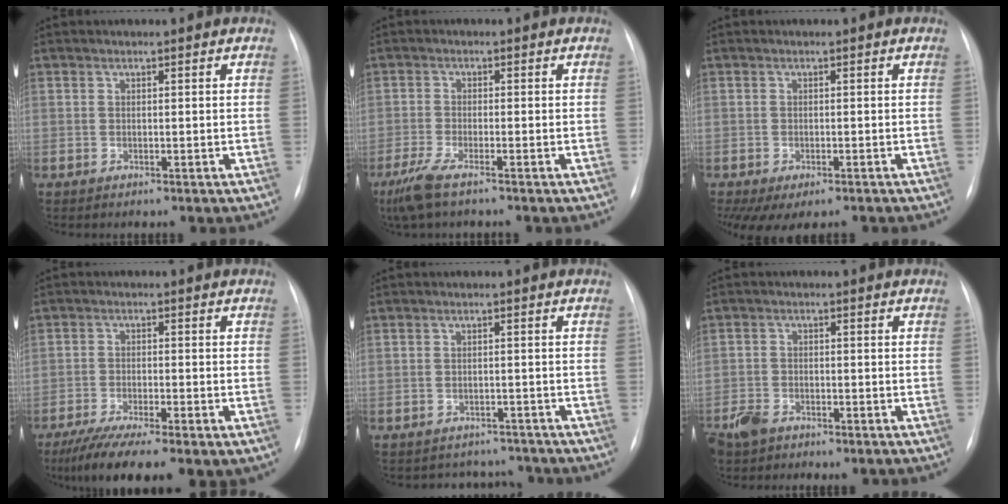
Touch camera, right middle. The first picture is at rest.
{"total": 5.1, "force": [-3.6, 0.6, 3.5], "torque": [-0.081, -0.016, -0.069]}
{"total": 8.0, "force": [-5.9, 3.0, 4.4], "torque": [-0.073, 0.002, -0.080]}
{"total": 11.4, "force": [-7.7, 2.4, 8.1], "torque": [-0.138, -0.022, -0.124]}
{"total": 5.6, "force": [-5.2, 2.1, -0.5], "torque": [0.013, 0.019, -0.061]}
{"total": 4.8, "force": [-3.7, 2.5, 1.8], "torque": [-0.038, -0.002, -0.063]}